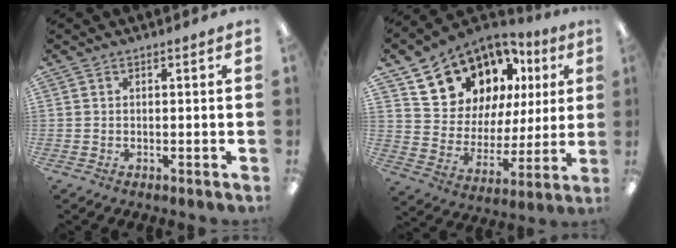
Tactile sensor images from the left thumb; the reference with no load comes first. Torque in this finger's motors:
{"motor_torque": [0.50, 0.83, 1.01, -1.13, 0.11]}